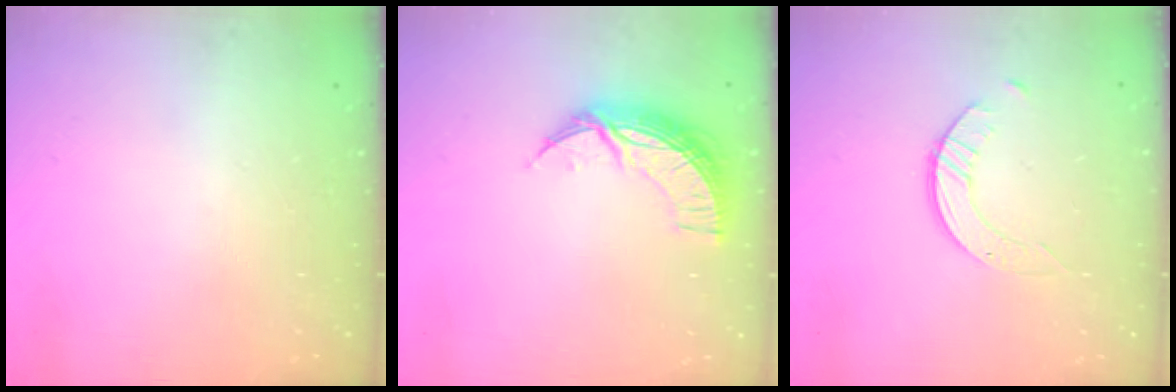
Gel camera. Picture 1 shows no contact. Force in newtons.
{"total": 10.0, "press": 10.0, "slide": 0.5}
{"total": 2.5, "press": 2.5, "slide": 0.3}